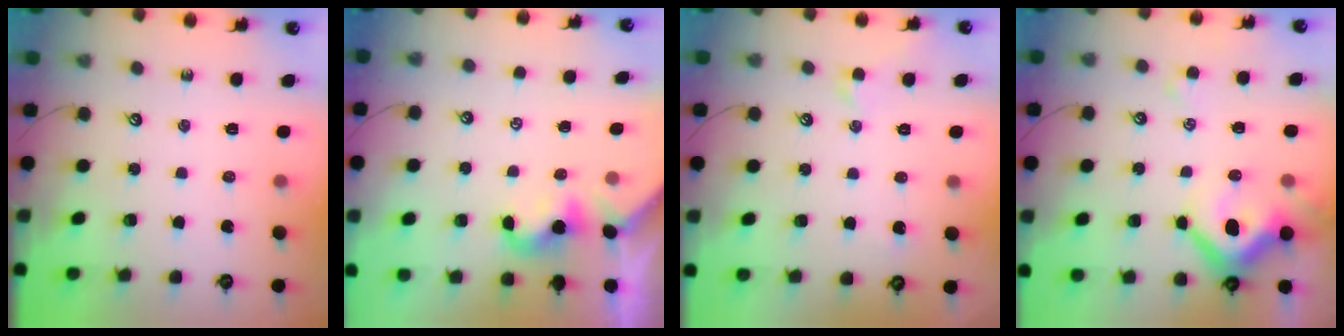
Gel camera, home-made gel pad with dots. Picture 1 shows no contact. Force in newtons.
{"total": 2.4, "press": 2.4, "slide": 0.1}
{"total": 1.0, "press": 0.8, "slide": 0.6}
{"total": 9.2, "press": 9.0, "slide": 1.4}